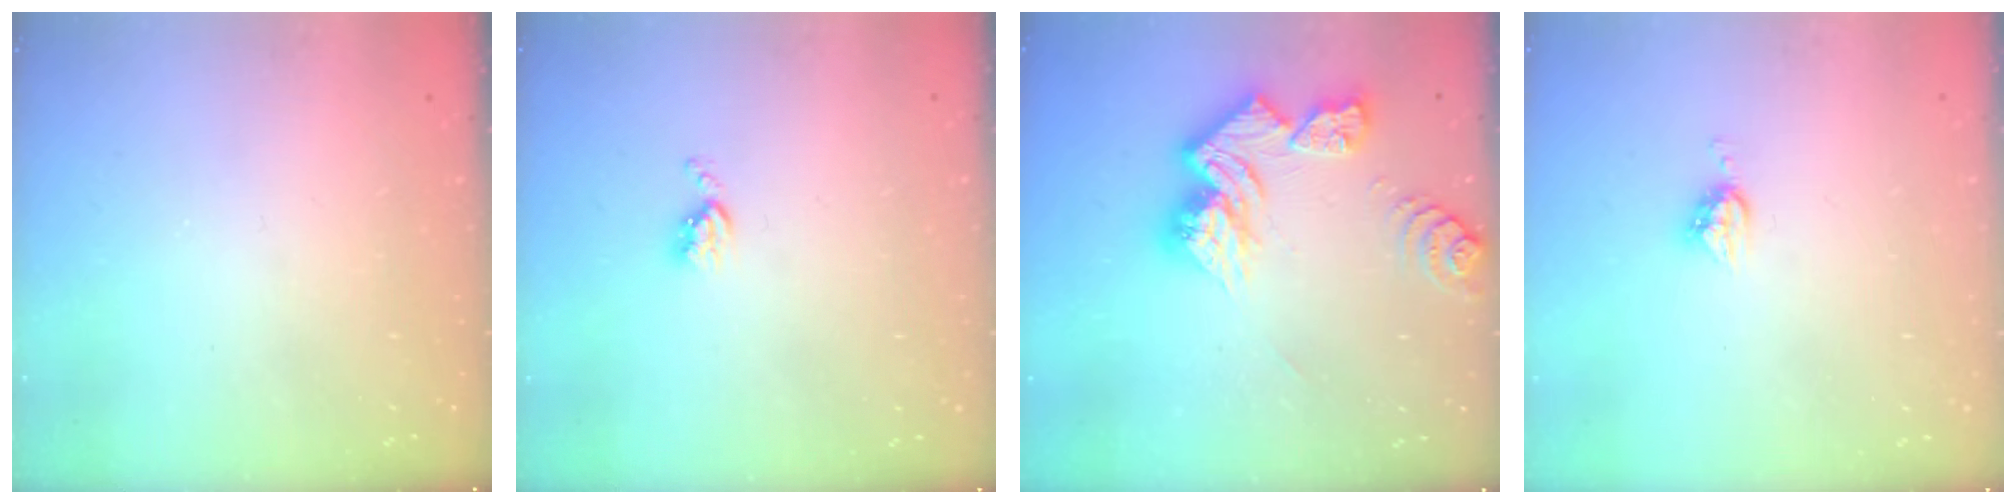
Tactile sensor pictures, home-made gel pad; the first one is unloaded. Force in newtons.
{"total": 4.4, "press": 4.4, "slide": 0.7}
{"total": 14.5, "press": 14.4, "slide": 1.5}
{"total": 5.0, "press": 5.0, "slide": 0.2}